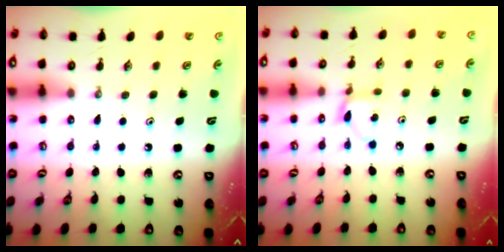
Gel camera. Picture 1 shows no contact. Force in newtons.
{"total": 5.4, "press": 5.4, "slide": 0.6}